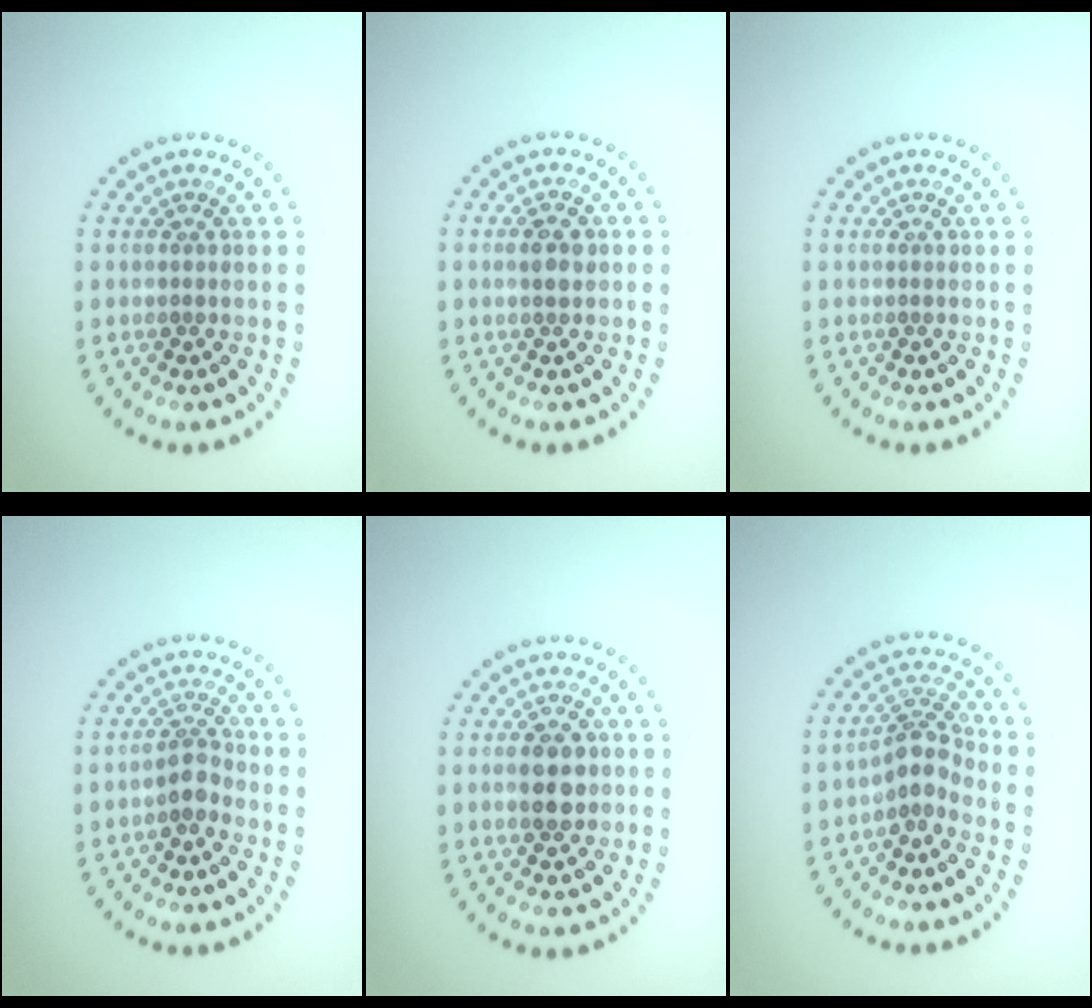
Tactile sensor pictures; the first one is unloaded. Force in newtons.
{"total": 1.7, "press": 1.7, "slide": 0.2}
{"total": 0.0}
{"total": 2.0, "press": 1.7, "slide": 1.1}
{"total": 3.7, "press": 3.7, "slide": 0.1}
{"total": 2.9, "press": 2.2, "slide": 1.8}